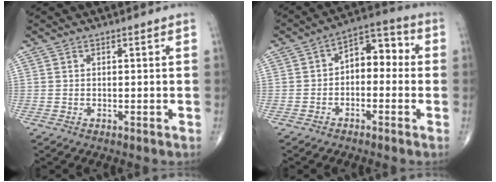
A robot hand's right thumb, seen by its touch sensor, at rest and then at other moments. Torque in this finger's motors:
{"motor_torque": [1.53, 1.82, 0.86, 0.00, 0.07]}